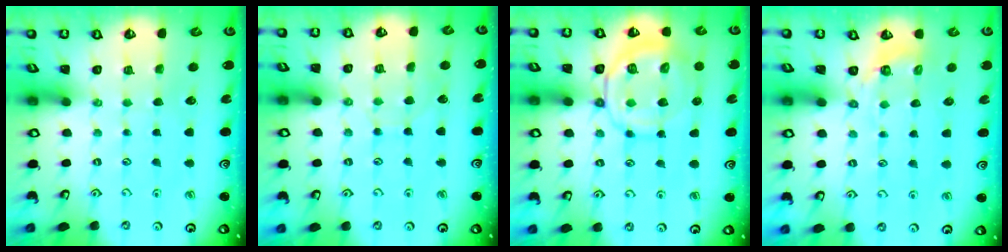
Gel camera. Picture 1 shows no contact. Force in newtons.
{"total": 2.8, "press": 2.8, "slide": 0.3}
{"total": 11.2, "press": 11.1, "slide": 1.5}
{"total": 3.4, "press": 2.3, "slide": 2.5}